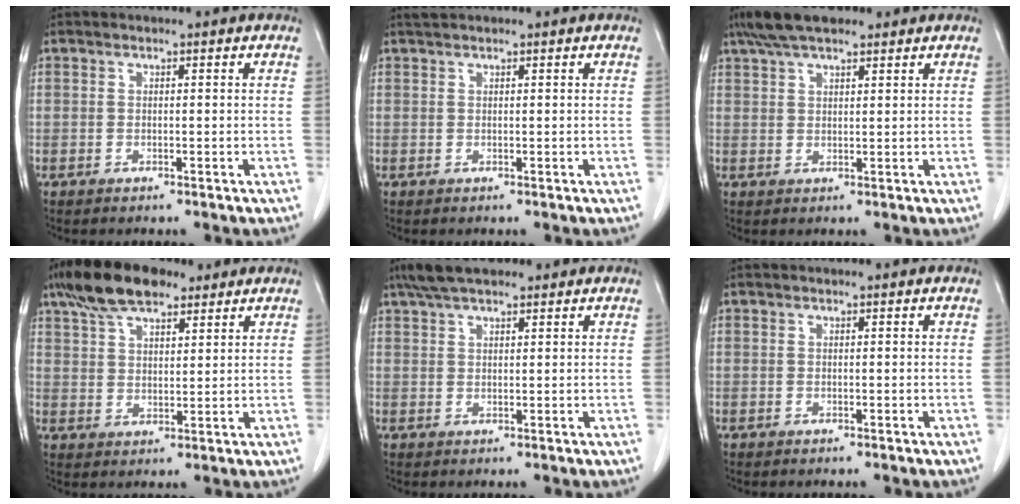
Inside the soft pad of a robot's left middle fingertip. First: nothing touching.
{"total": 1.1, "force": [1.0, 0.0, 0.4], "torque": [-0.015, 0.012, 0.024]}
{"total": 7.4, "force": [5.7, 2.1, 4.2], "torque": [-0.084, 0.022, 0.104]}
{"total": 10.2, "force": [7.4, 3.8, 5.8], "torque": [-0.112, 0.022, 0.133]}
{"total": 6.0, "force": [4.7, 1.7, 3.4], "torque": [-0.067, 0.021, 0.085]}
{"total": 0.0}